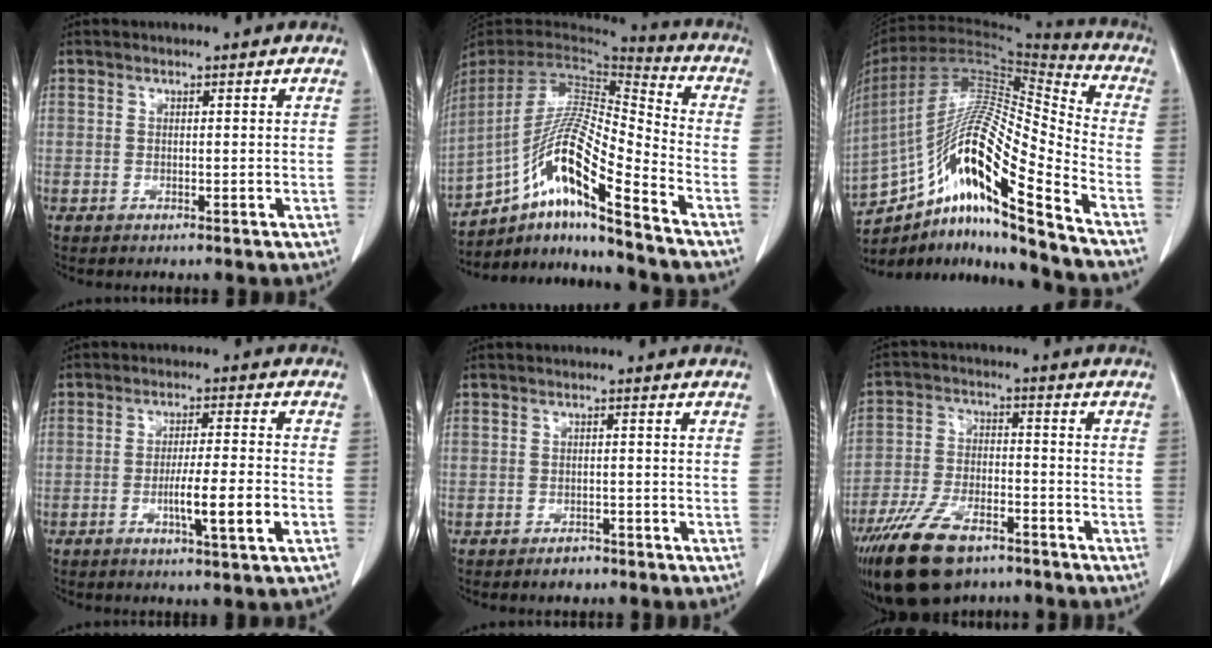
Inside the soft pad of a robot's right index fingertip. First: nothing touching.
{"total": 15.8, "force": [-9.7, 0.5, 12.5], "torque": [-0.237, 0.005, -0.174]}
{"total": 21.9, "force": [-14.1, 1.1, 16.7], "torque": [-0.321, 0.001, -0.257]}
{"total": 7.8, "force": [-2.5, -0.1, 7.4], "torque": [-0.122, -0.007, -0.042]}
{"total": 2.2, "force": [-1.6, 1.2, 0.7], "torque": [-0.011, 0.002, -0.019]}
{"total": 12.9, "force": [-8.9, 5.6, 7.5], "torque": [-0.148, -0.011, -0.159]}